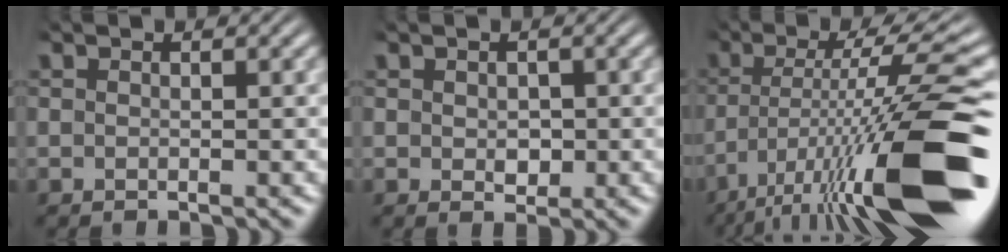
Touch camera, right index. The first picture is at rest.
{"total": 1.2, "force": [0.0, 0.9, 0.8], "torque": [-0.015, -0.014, 0.010]}
{"total": 11.7, "force": [-2.7, 2.7, 11.0], "torque": [-0.159, -0.010, -0.028]}